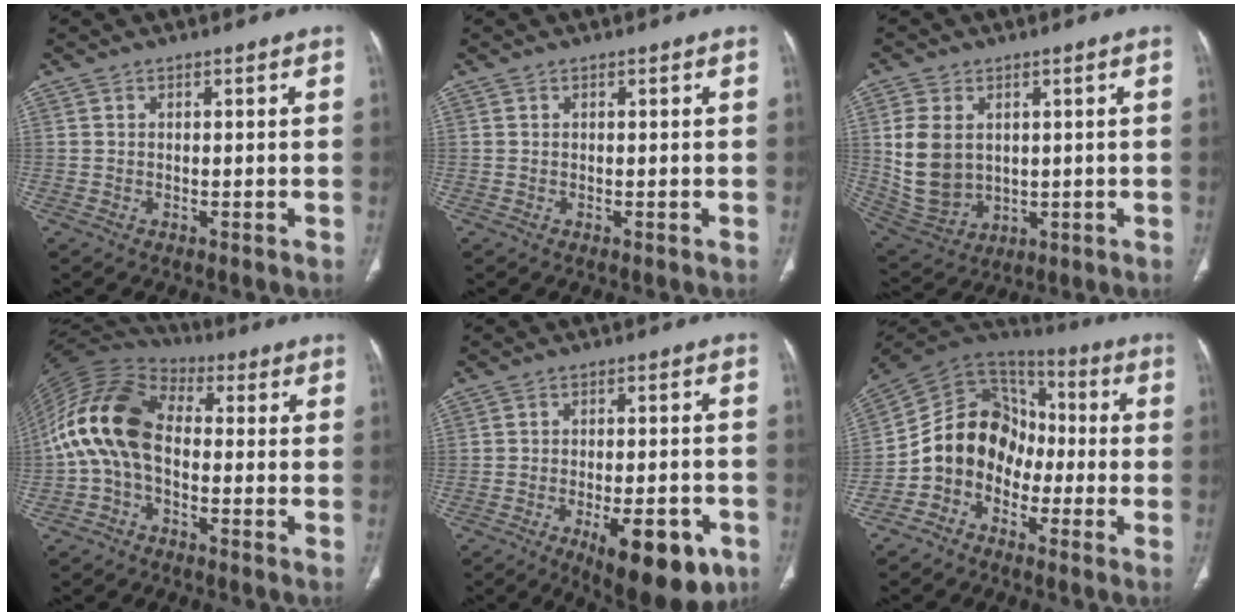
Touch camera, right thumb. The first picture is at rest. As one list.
[{"total": 0.0}, {"total": 11.4, "force": [1.8, 8.4, 7.5], "torque": [-0.138, -0.011, 0.059]}, {"total": 14.8, "force": [-1.1, 9.2, 11.5], "torque": [-0.226, 0.043, -0.035]}, {"total": 15.0, "force": [-7.2, 5.9, 11.7], "torque": [-0.128, 0.020, -0.089]}, {"total": 13.5, "force": [-4.9, 10.9, 6.3], "torque": [-0.082, 0.081, -0.101]}]